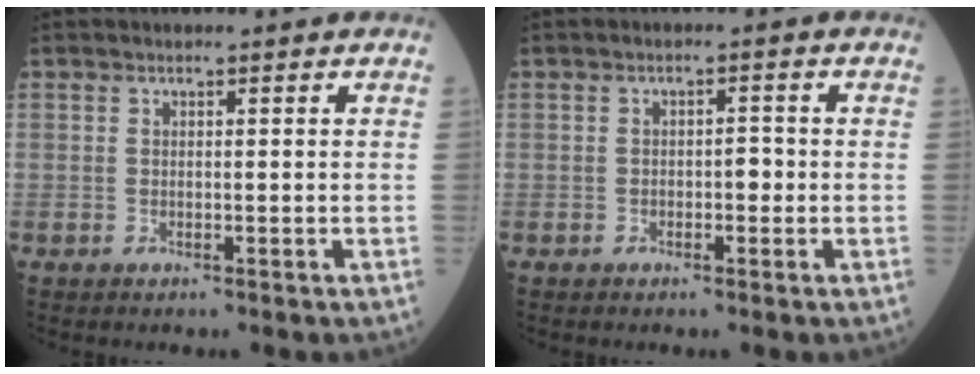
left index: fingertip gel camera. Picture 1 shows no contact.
{"total": 1.8, "force": [-0.7, 0.8, 1.4], "torque": [-0.014, 0.002, -0.014]}